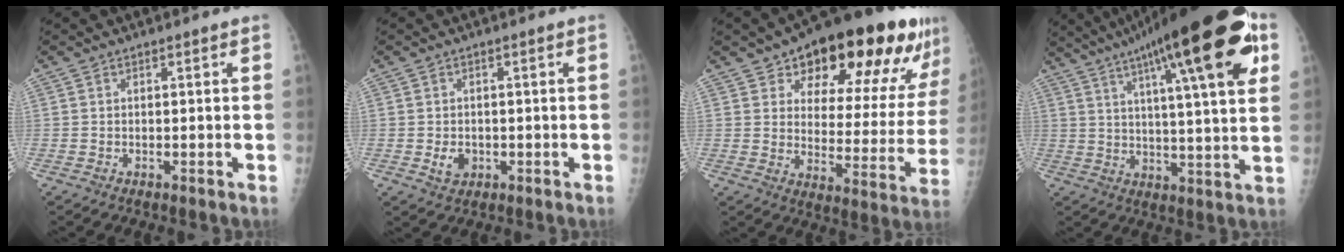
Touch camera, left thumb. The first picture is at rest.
{"total": 3.2, "force": [-0.7, 2.5, 1.8], "torque": [-0.021, 0.001, -0.005]}
{"total": 25.1, "force": [15.9, 10.3, 16.5], "torque": [-0.196, -0.052, 0.220]}
{"total": 26.0, "force": [12.4, 5.4, 22.2], "torque": [-0.332, -0.003, 0.183]}